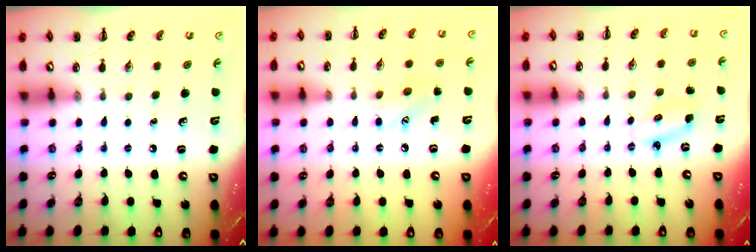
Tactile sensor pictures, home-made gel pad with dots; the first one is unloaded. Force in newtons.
{"total": 5.6, "press": 5.5, "slide": 1.1}
{"total": 3.3, "press": 3.2, "slide": 0.7}